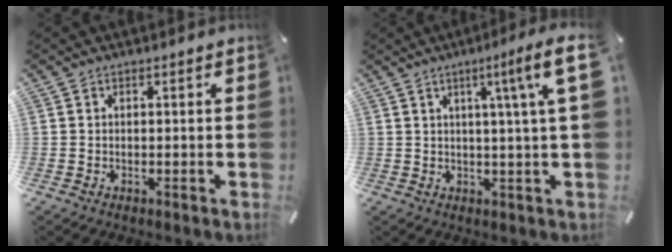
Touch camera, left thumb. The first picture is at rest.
{"total": 10.2, "force": [3.8, -0.1, 9.4], "torque": [-0.148, -0.018, 0.057]}